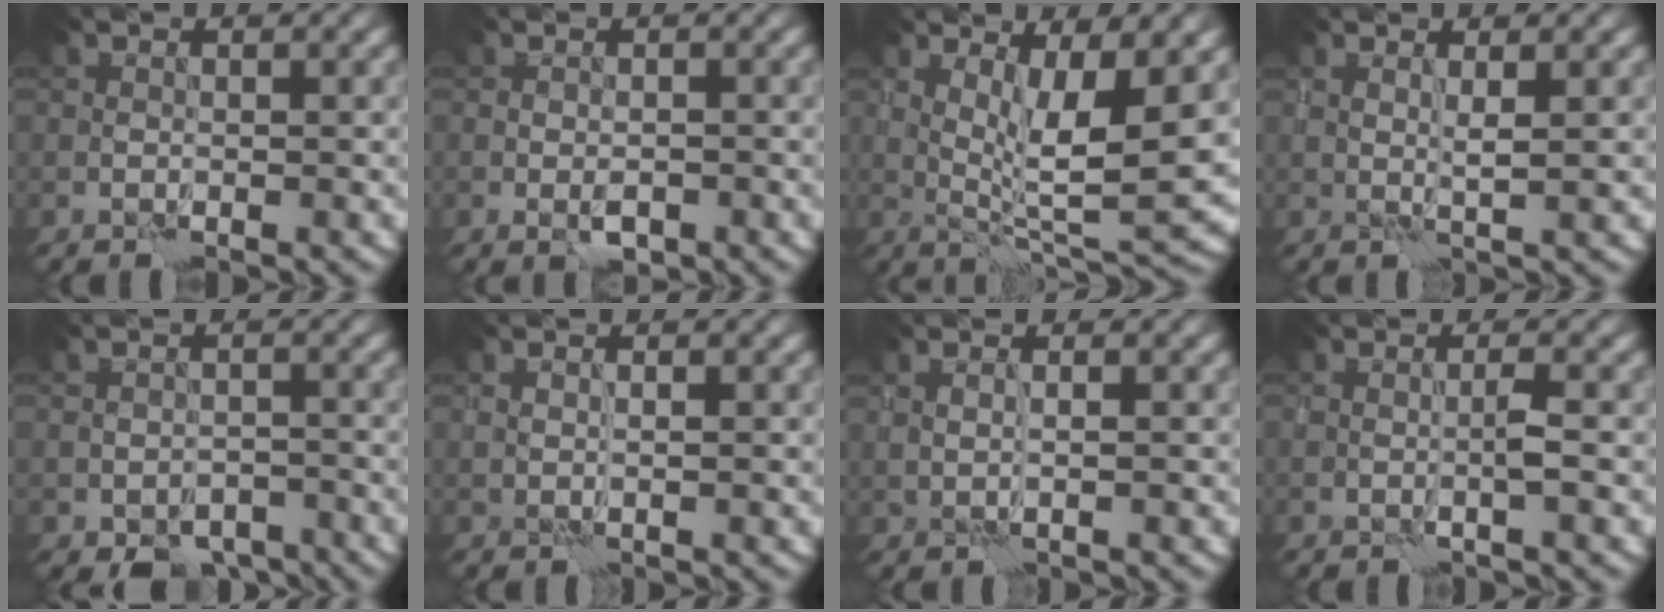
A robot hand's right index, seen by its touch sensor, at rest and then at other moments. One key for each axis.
{"total": 1.4, "fx": -0.4, "fy": 0.9, "fz": 1.1, "tx": -0.020, "ty": -0.005, "tz": -0.003}
{"total": 6.6, "fx": 1.9, "fy": 1.2, "fz": 6.2, "tx": -0.102, "ty": -0.019, "tz": 0.043}
{"total": 1.3, "fx": 1.0, "fy": -0.2, "fz": 0.8, "tx": -0.016, "ty": -0.007, "tz": 0.020}
{"total": 3.8, "fx": -2.8, "fy": 2.1, "fz": 1.2, "tx": -0.009, "ty": -0.009, "tz": -0.042}
{"total": 0.6, "fx": 0.5, "fy": 0.0, "fz": 0.3, "tx": -0.008, "ty": -0.007, "tz": 0.012}
{"total": 0.9, "fx": 0.8, "fy": -0.2, "fz": 0.5, "tx": -0.013, "ty": -0.008, "tz": 0.016}
{"total": 1.0, "fx": 0.2, "fy": -0.4, "fz": 0.9, "tx": -0.016, "ty": -0.002, "tz": 0.002}